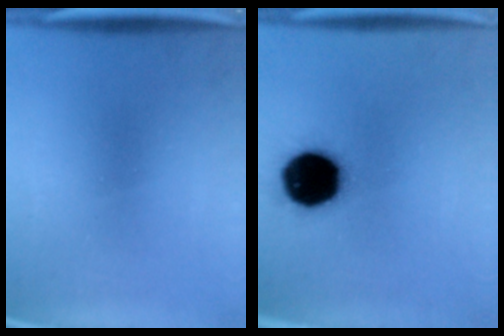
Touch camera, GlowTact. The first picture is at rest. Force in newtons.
{"total": 19.3}